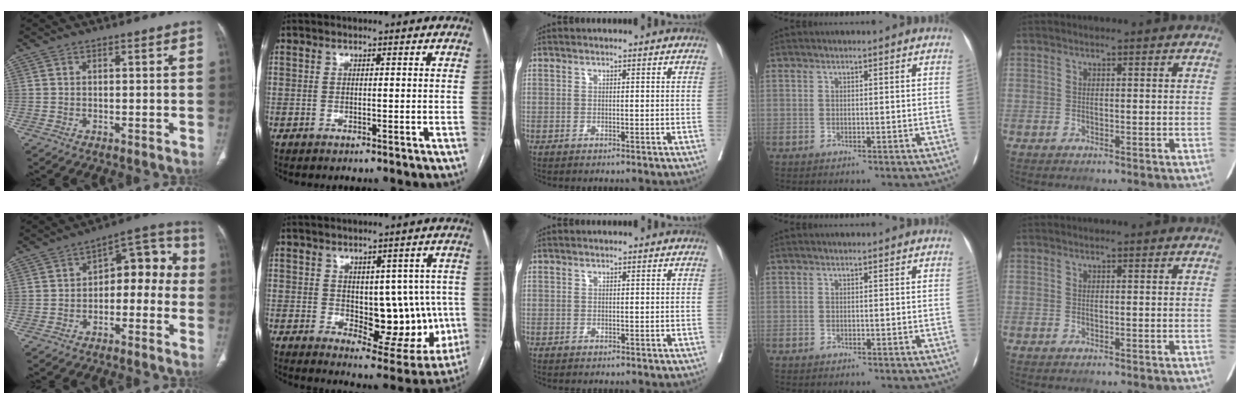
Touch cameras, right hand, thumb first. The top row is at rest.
{"thumb": {"total": 11.2, "force": [-1.7, 7.1, 8.5], "torque": [-0.064, 0.058, -0.035]}, "index": {"total": 12.9, "force": [-0.4, 6.7, 11.0], "torque": [-0.123, 0.010, 0.019]}}